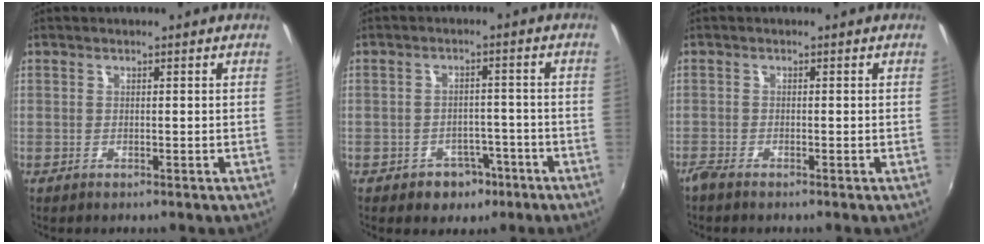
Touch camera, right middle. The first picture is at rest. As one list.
[{"total": 5.0, "force": [-2.7, 3.9, 1.6], "torque": [-0.039, 0.013, -0.024]}, {"total": 1.6, "force": [-1.5, 0.1, 0.8], "torque": [-0.018, -0.008, -0.031]}]